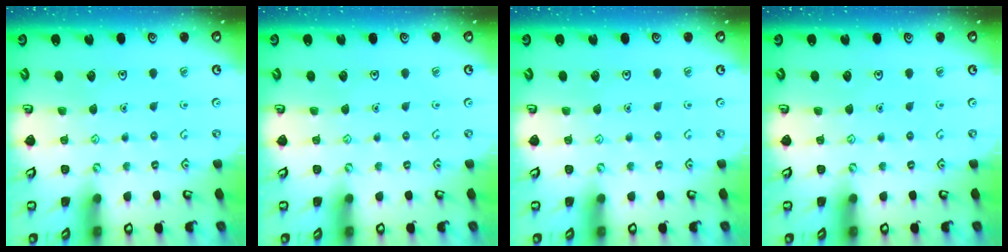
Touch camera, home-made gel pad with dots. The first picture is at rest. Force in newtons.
{"total": 0.0}
{"total": 0.0}
{"total": 0.0}